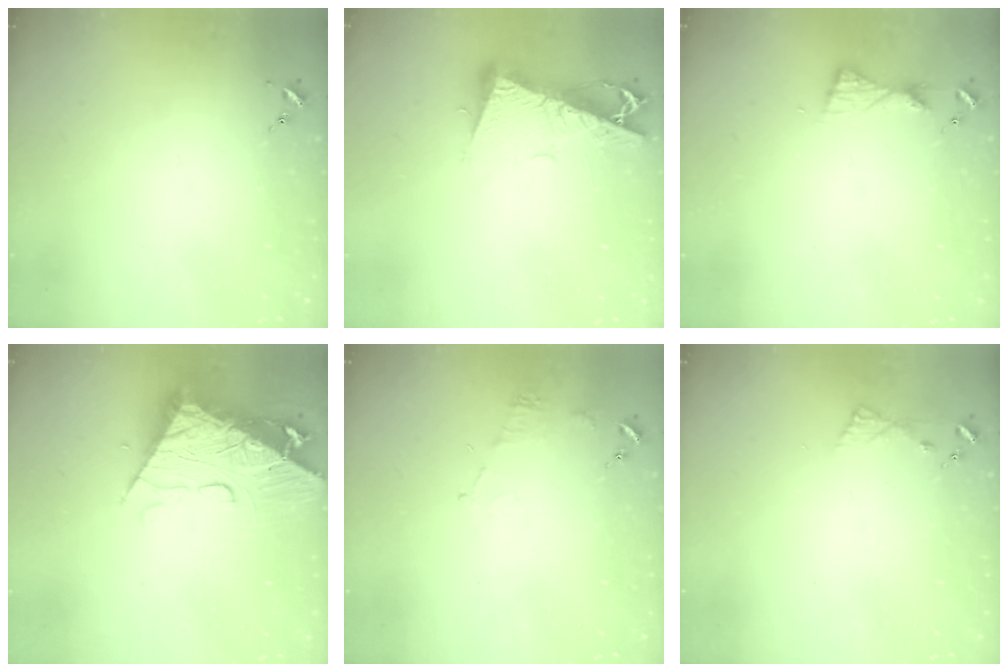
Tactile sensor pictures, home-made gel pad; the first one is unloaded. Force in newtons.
{"total": 11.2, "press": 11.1, "slide": 1.3}
{"total": 6.0, "press": 5.9, "slide": 0.8}
{"total": 14.5, "press": 14.5, "slide": 1.5}
{"total": 6.4, "press": 6.4, "slide": 0.5}
{"total": 4.6, "press": 4.6, "slide": 0.5}